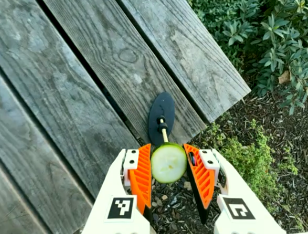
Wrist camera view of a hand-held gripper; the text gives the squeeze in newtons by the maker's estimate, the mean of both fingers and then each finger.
{"total": 10.7, "left": 10.9, "right": 10.4}